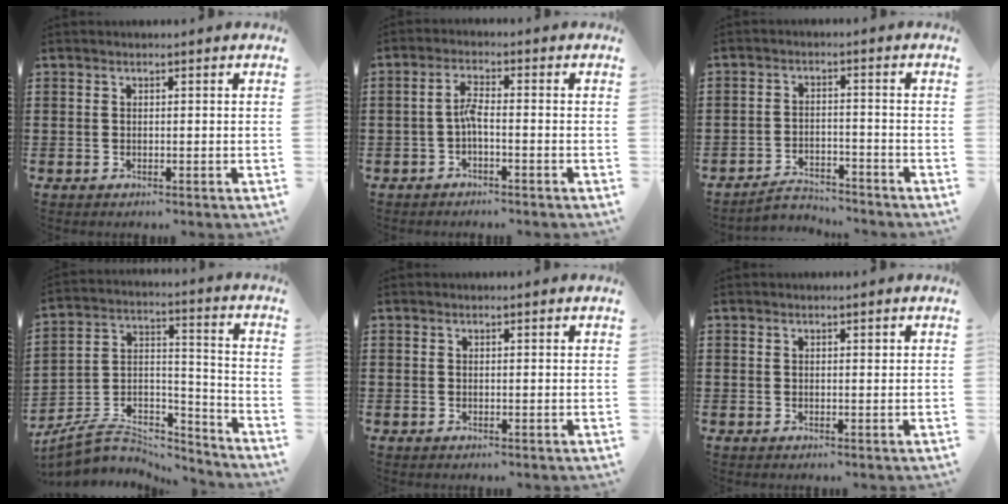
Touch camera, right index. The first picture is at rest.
{"total": 2.9, "force": [-1.1, 0.6, 2.6], "torque": [-0.058, 0.001, -0.023]}
{"total": 3.5, "force": [-3.4, 0.7, 0.3], "torque": [-0.011, 0.005, -0.070]}
{"total": 6.9, "force": [-5.5, 3.4, 2.2], "torque": [-0.052, 0.007, -0.105]}
{"total": 0.0}
{"total": 0.7, "force": [0.4, 0.3, 0.4], "torque": [-0.002, -0.002, 0.006]}